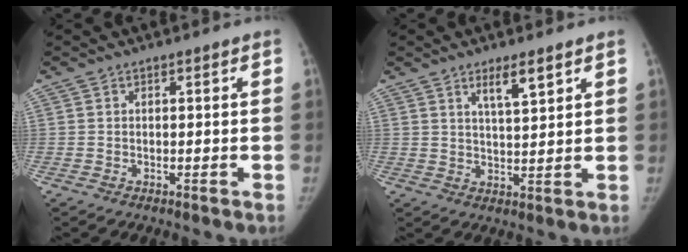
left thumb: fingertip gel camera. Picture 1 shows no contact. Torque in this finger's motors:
{"motor_torque": [-0.31, 0.17, 0.60, -0.13, -0.01]}